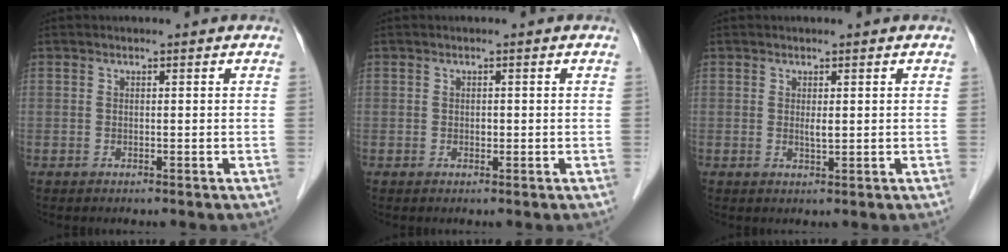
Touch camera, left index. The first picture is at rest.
{"total": 0.5, "force": [-0.1, 0.4, 0.4], "torque": [-0.007, 0.001, -0.003]}
{"total": 1.1, "force": [0.2, 0.2, 1.1], "torque": [-0.024, -0.003, 0.006]}